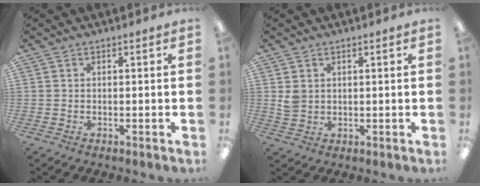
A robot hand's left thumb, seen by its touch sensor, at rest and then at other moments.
{"total": 3.3, "force": [1.2, 2.7, 1.6], "torque": [-0.024, -0.001, 0.022]}